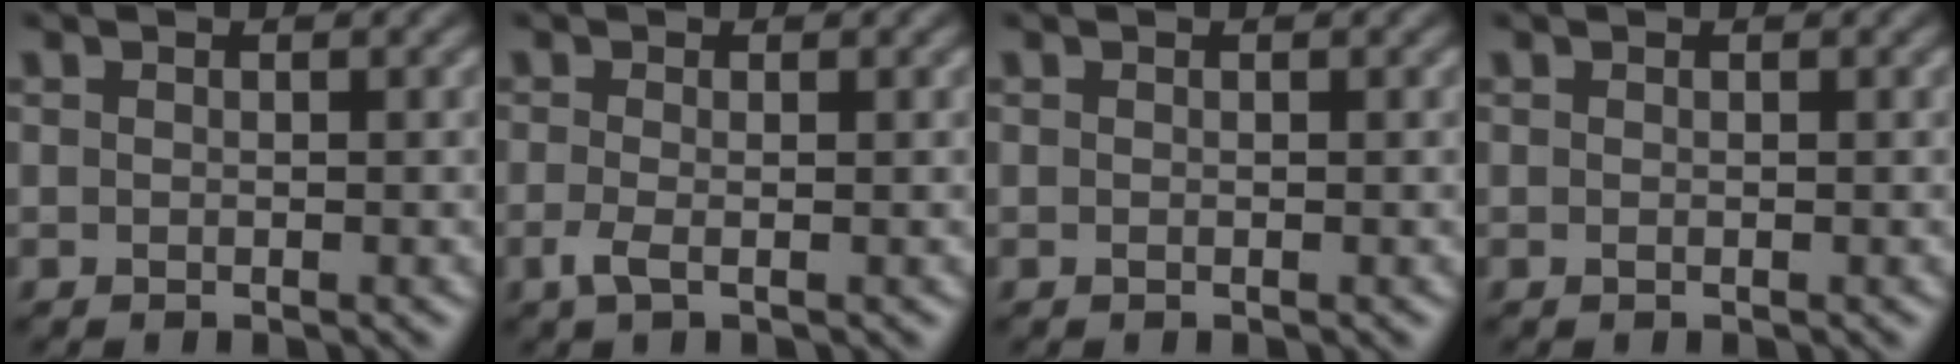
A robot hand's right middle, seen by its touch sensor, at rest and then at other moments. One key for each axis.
{"total": 1.6, "fx": -0.5, "fy": 0.4, "fz": 1.4, "tx": -0.035, "ty": -0.004, "tz": -0.013}
{"total": 0.0}
{"total": 0.0}